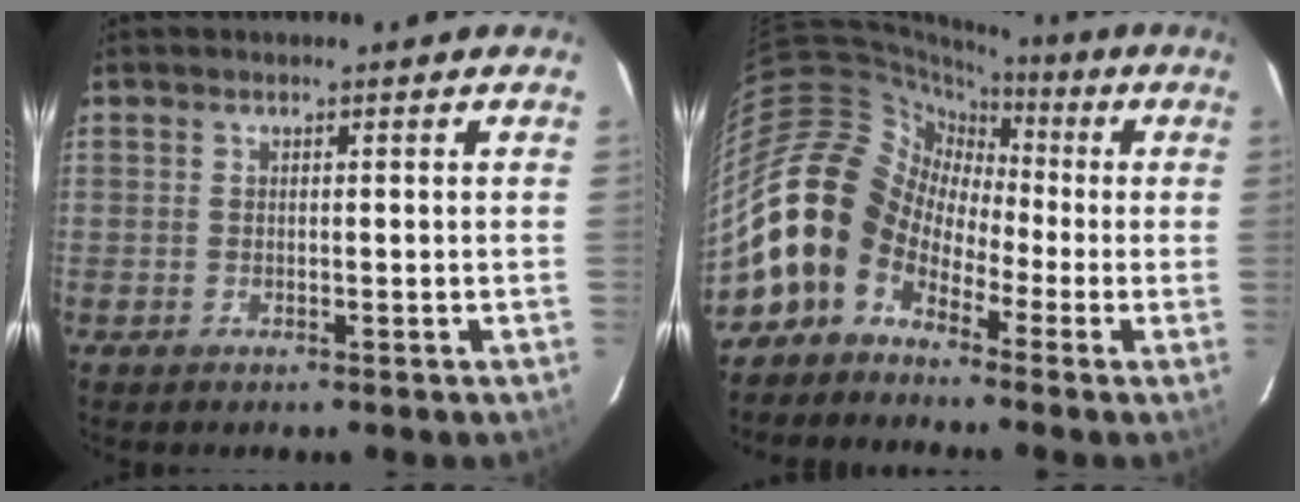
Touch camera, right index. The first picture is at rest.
{"total": 14.6, "force": [-7.1, 11.2, 6.2], "torque": [-0.128, 0.029, -0.156]}